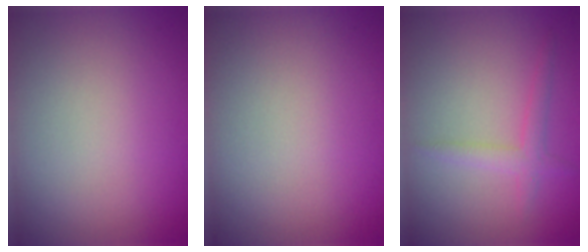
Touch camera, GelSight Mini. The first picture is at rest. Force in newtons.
{"total": 0.0}
{"total": 1.9, "press": 1.9, "slide": 0.1}